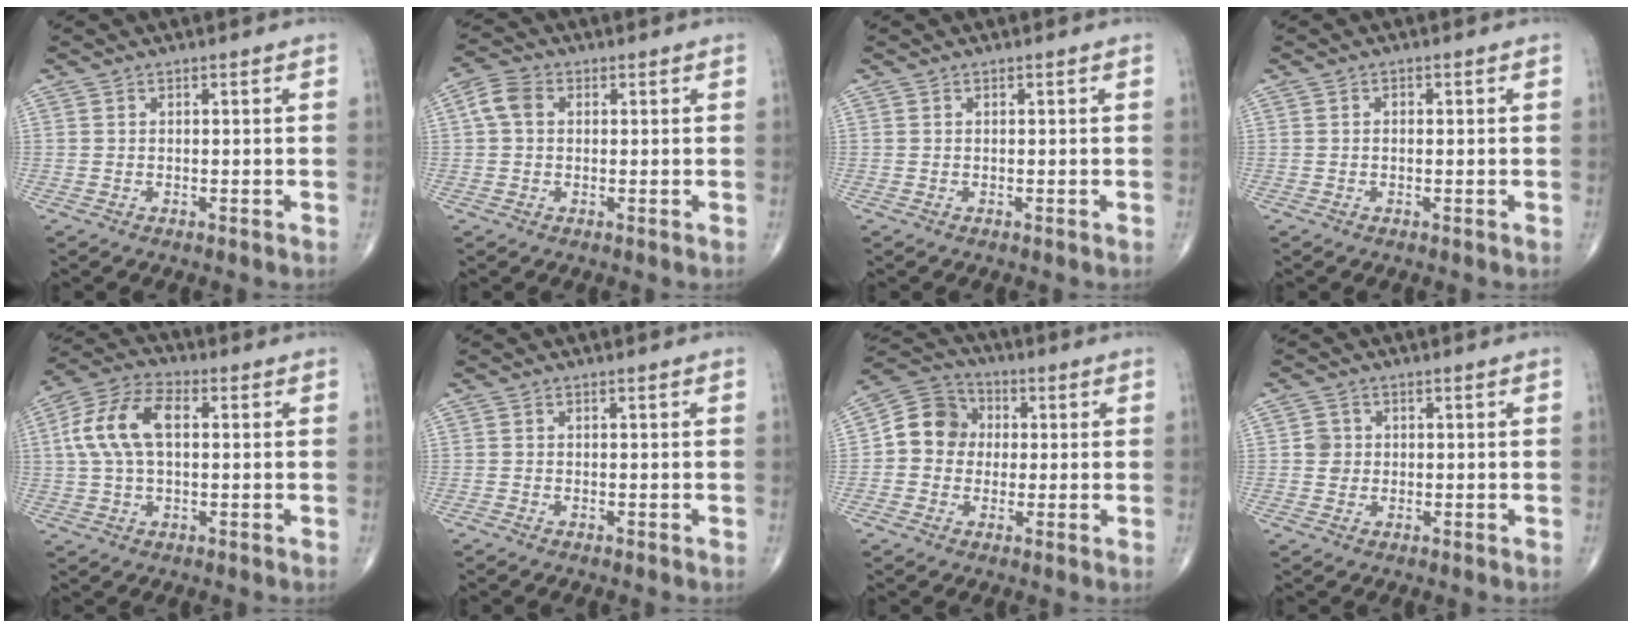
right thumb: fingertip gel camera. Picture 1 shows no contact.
{"total": 4.6, "force": [0.8, 3.4, 3.0], "torque": [-0.062, 0.014, 0.010]}
{"total": 0.0}
{"total": 0.7, "force": [0.0, 0.5, 0.6], "torque": [-0.010, 0.002, 0.000]}
{"total": 11.8, "force": [1.8, 6.6, 9.6], "torque": [-0.198, 0.029, 0.028]}
{"total": 0.0}
{"total": 9.3, "force": [0.4, 8.3, 4.2], "torque": [-0.049, 0.024, -0.008]}
{"total": 2.4, "force": [0.2, 2.3, 0.7], "torque": [0.002, 0.004, 0.002]}